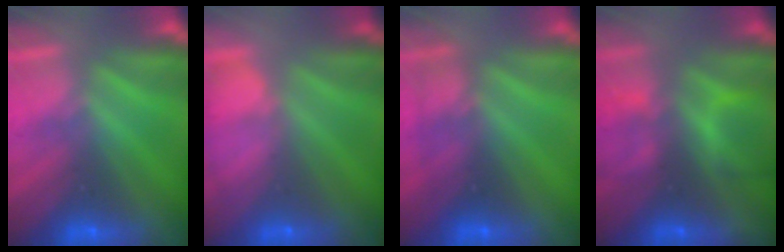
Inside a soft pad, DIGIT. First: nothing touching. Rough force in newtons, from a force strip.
{"total": 5.6}
{"total": 2.7}
{"total": 9.3}